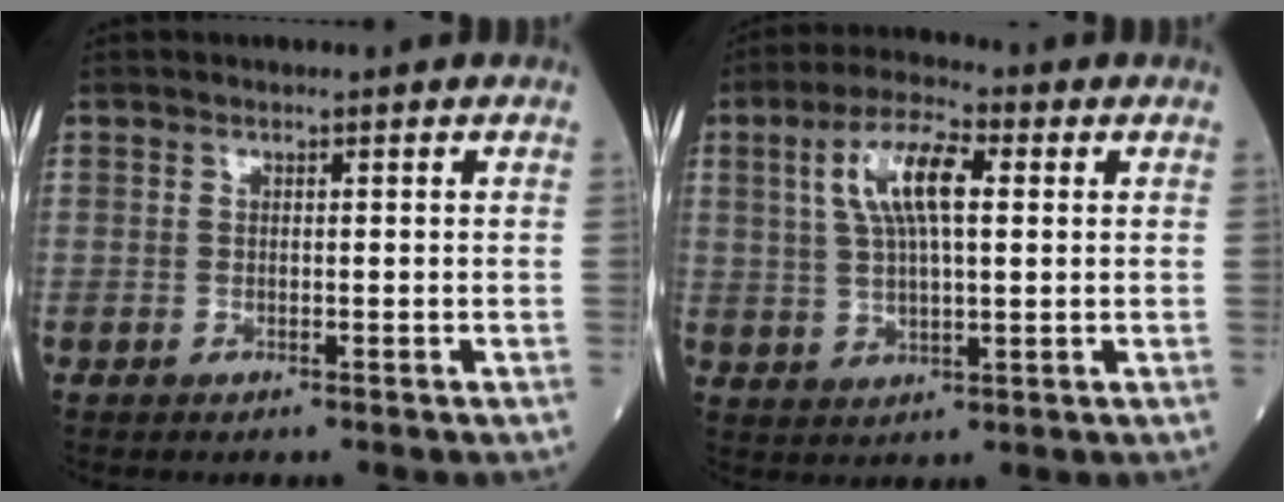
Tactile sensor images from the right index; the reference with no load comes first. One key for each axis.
{"total": 9.5, "fx": 2.8, "fy": 2.8, "fz": 8.7, "tx": -0.173, "ty": 0.017, "tz": 0.051}